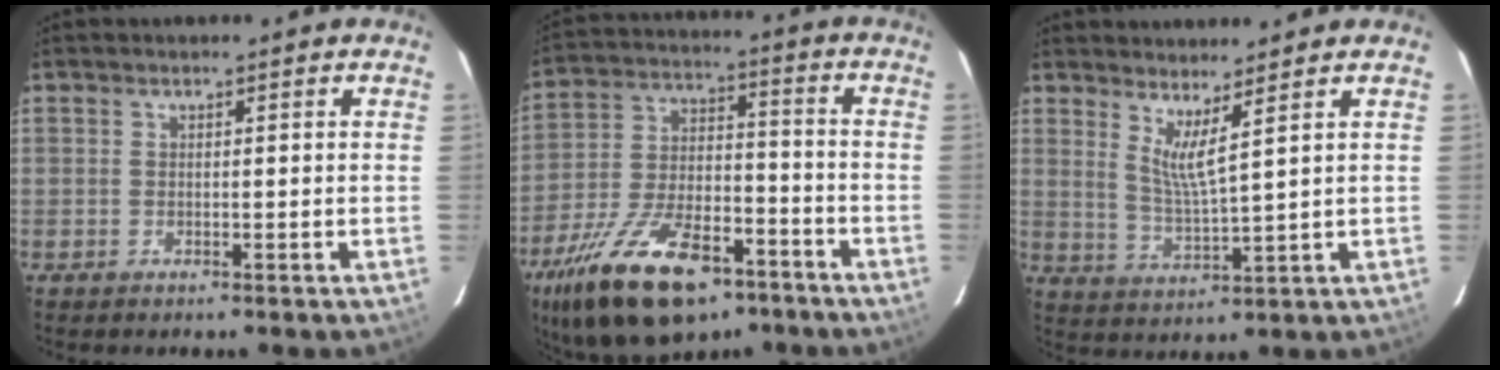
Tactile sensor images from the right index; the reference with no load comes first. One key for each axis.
{"total": 22.8, "fx": -14.4, "fy": 10.5, "fz": 14.3, "tx": -0.278, "ty": -0.015, "tz": -0.233}
{"total": 5.2, "fx": 3.6, "fy": -0.5, "fz": 3.7, "tx": -0.070, "ty": -0.014, "tz": 0.064}